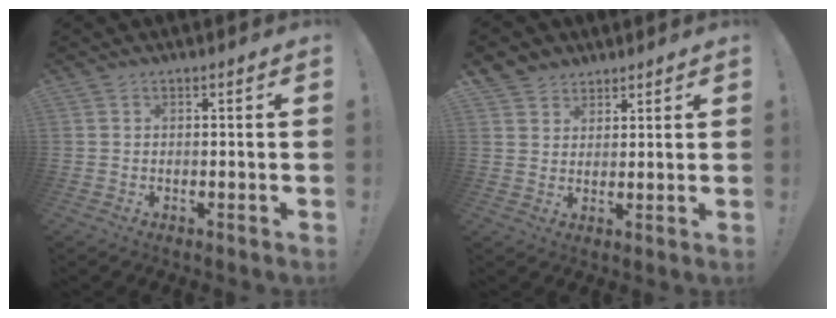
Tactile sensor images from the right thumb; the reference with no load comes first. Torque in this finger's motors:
{"motor_torque": [0.01, 0.07, 0.80, 0.78, 0.19]}